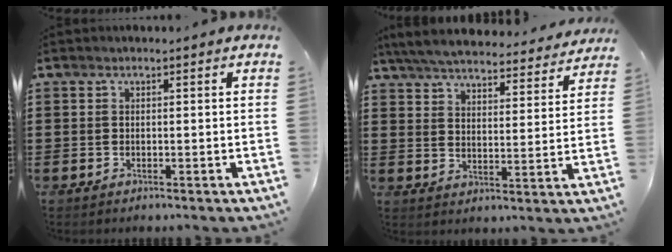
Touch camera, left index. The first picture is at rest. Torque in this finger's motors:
{"motor_torque": [1.09, -1.04, 1.05, 0.18]}